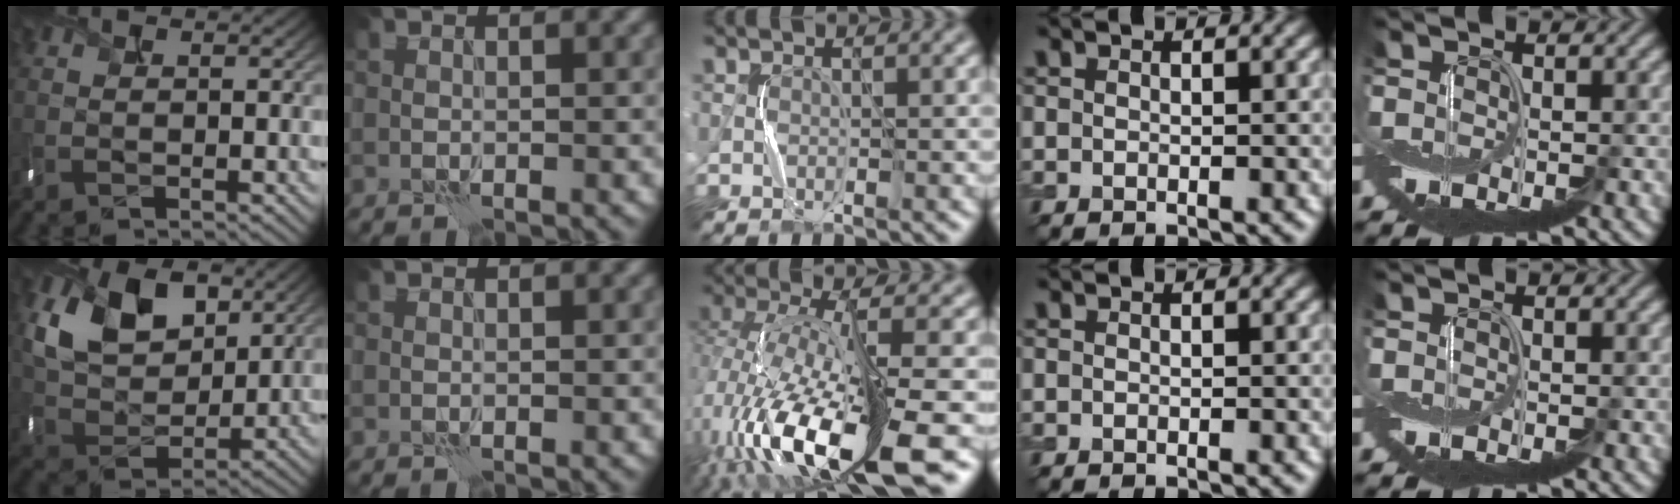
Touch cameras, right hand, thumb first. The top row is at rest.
{"thumb": {"total": 10.6, "force": [4.4, 7.1, 6.7], "torque": [-0.154, -0.006, 0.081]}, "middle": {"total": 13.2, "force": [-5.8, 4.1, 11.1], "torque": [-0.232, -0.011, -0.100]}}